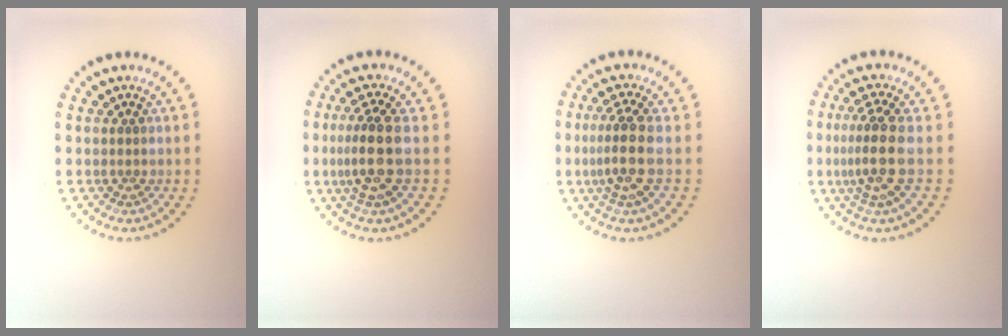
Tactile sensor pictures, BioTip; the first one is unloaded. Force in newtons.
{"total": 3.4, "press": 2.6, "slide": 2.2}
{"total": 3.3, "press": 2.5, "slide": 2.2}
{"total": 3.6, "press": 2.6, "slide": 2.5}